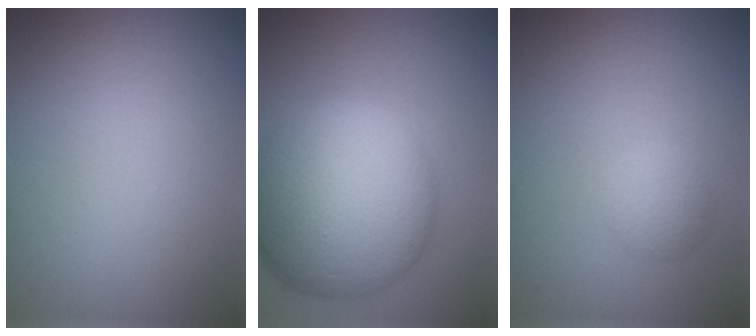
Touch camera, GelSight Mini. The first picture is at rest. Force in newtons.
{"total": 14.3, "press": 14.3, "slide": 0.2}
{"total": 2.0, "press": 2.0, "slide": 0.1}